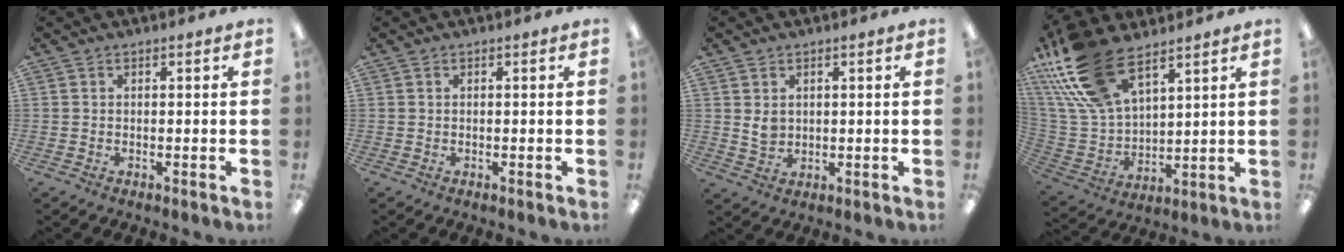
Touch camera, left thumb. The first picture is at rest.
{"total": 0.0}
{"total": 3.5, "force": [1.2, 2.7, 1.9], "torque": [-0.023, -0.004, 0.019]}
{"total": 21.1, "force": [13.5, 10.4, 12.4], "torque": [-0.295, -0.058, 0.252]}